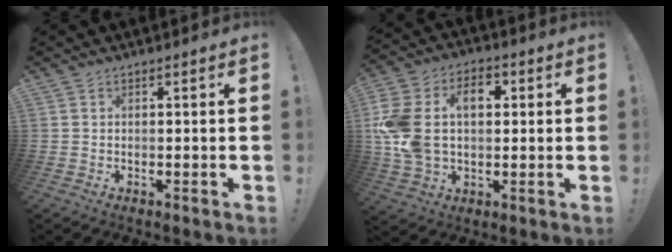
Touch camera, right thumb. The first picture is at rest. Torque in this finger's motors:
{"motor_torque": [2.19, 1.99, 1.67, 0.27, 0.17]}